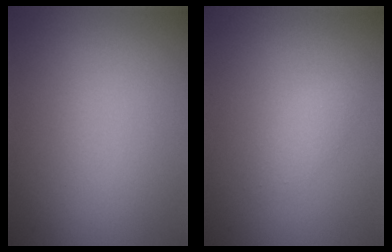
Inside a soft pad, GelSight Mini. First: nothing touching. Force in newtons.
{"total": 1.2, "press": 1.2, "slide": 0.0}